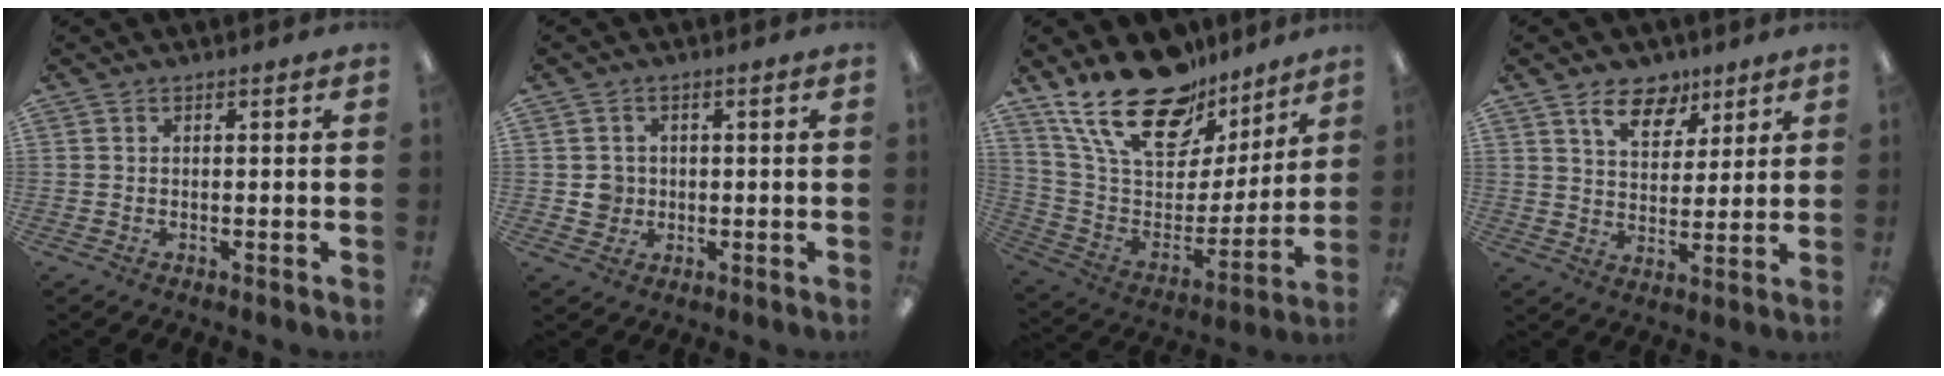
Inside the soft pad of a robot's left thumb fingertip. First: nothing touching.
{"total": 3.6, "force": [0.2, 3.5, 0.6], "torque": [-0.001, 0.001, 0.000]}
{"total": 24.3, "force": [17.9, 11.4, 11.9], "torque": [-0.209, -0.115, 0.320]}
{"total": 10.1, "force": [6.7, 6.1, 4.5], "torque": [-0.065, -0.031, 0.121]}